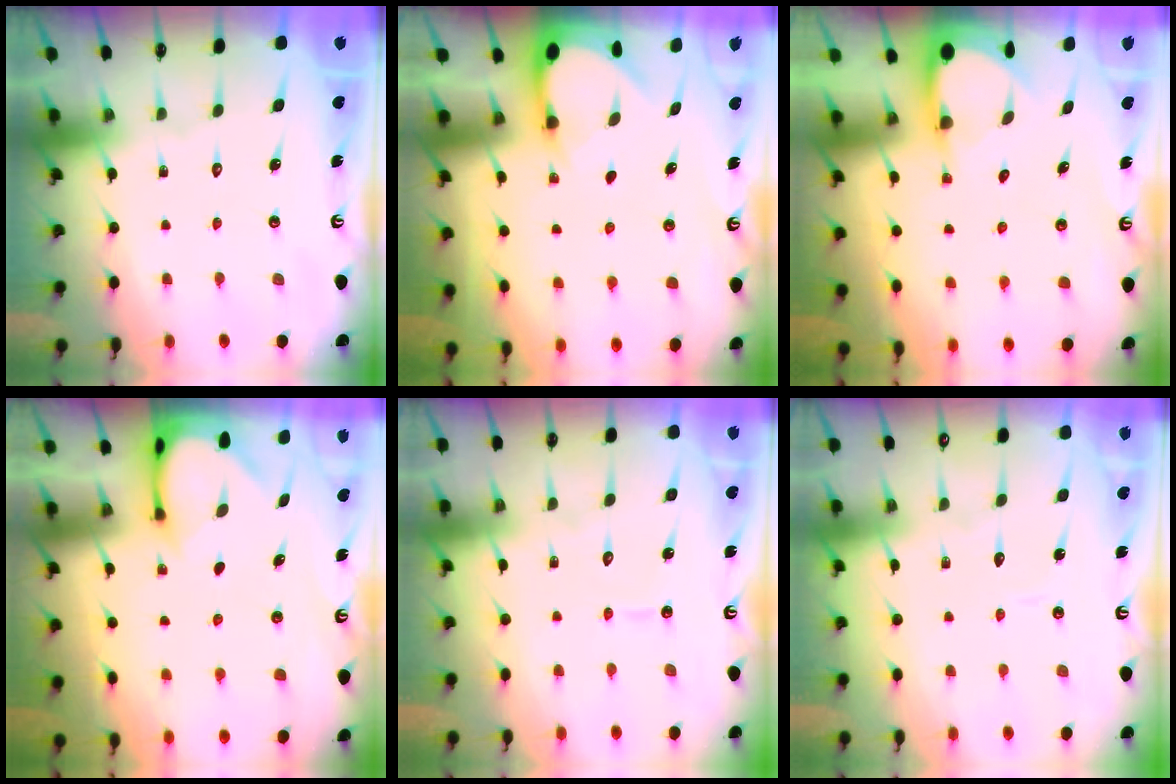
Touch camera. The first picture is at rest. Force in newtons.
{"total": 3.3, "press": 3.2, "slide": 0.2}
{"total": 3.6, "press": 3.6, "slide": 0.3}
{"total": 3.1, "press": 3.1, "slide": 0.2}
{"total": 3.8, "press": 3.8, "slide": 0.3}
{"total": 2.4, "press": 2.4, "slide": 0.3}